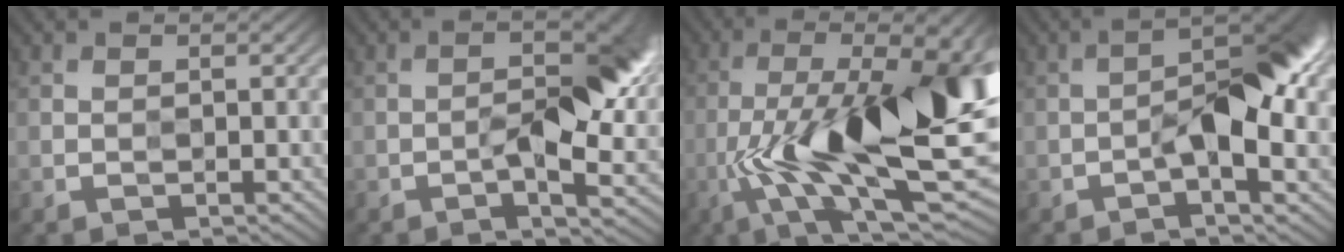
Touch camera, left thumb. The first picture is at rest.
{"total": 7.7, "force": [-0.8, 2.6, 7.2], "torque": [-0.113, 0.003, -0.012]}
{"total": 18.3, "force": [-3.8, 5.5, 17.0], "torque": [-0.269, 0.010, -0.061]}
{"total": 8.3, "force": [-1.3, 2.9, 7.7], "torque": [-0.115, 0.017, -0.026]}